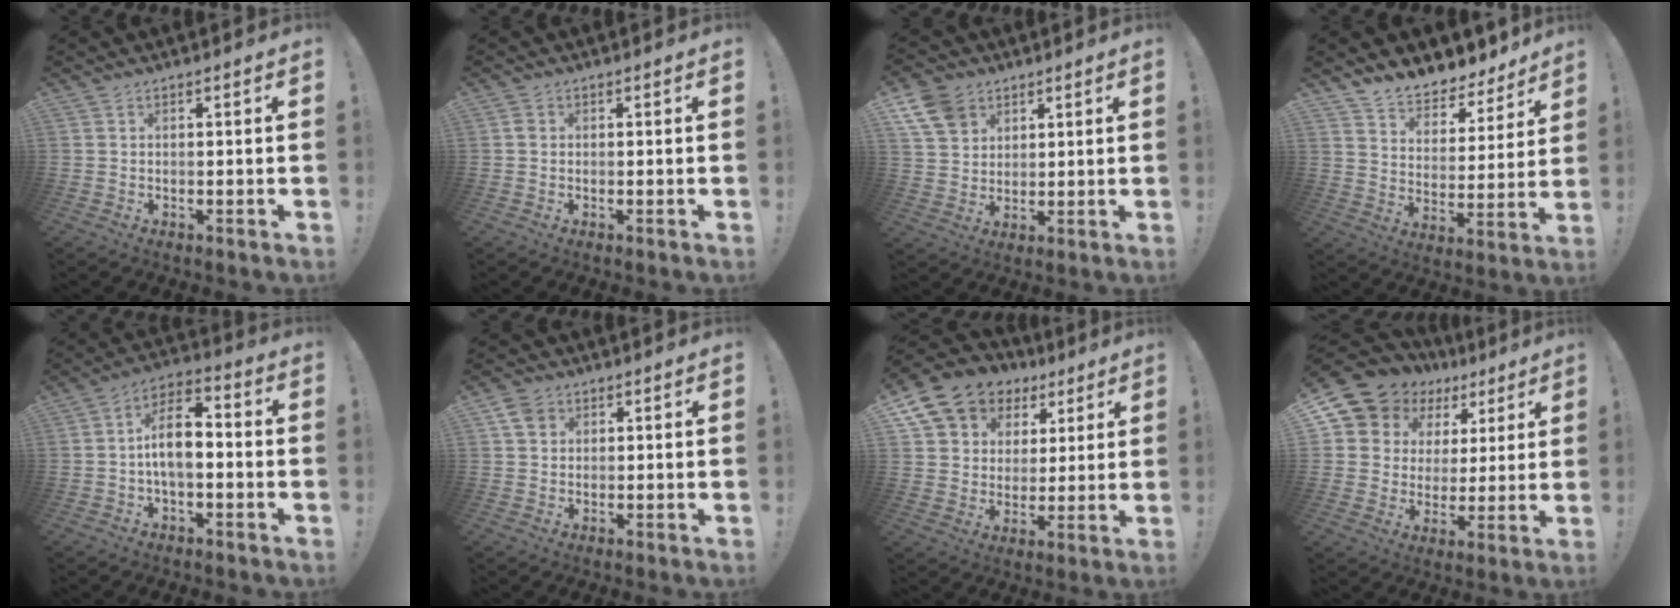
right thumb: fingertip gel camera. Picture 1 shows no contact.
{"total": 1.2, "force": [0.0, 1.1, 0.5], "torque": [-0.014, 0.007, 0.001]}
{"total": 10.5, "force": [5.7, 7.9, 3.9], "torque": [-0.075, -0.023, 0.117]}
{"total": 8.7, "force": [8.1, 2.9, 1.2], "torque": [-0.030, -0.077, 0.148]}
{"total": 10.6, "force": [-0.9, 5.4, 9.0], "torque": [-0.167, 0.014, -0.013]}
{"total": 4.5, "force": [2.2, 3.5, 1.9], "torque": [-0.036, 0.001, 0.043]}
{"total": 12.9, "force": [8.2, 9.1, 4.0], "torque": [-0.076, -0.057, 0.165]}
{"total": 9.9, "force": [6.6, 7.1, 2.0], "torque": [-0.046, -0.055, 0.131]}